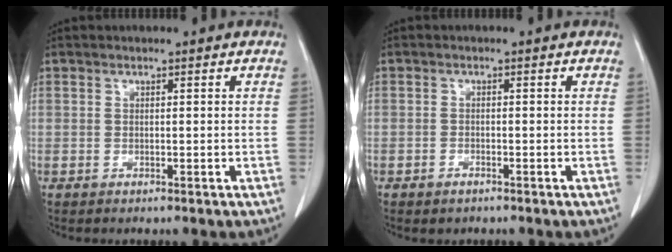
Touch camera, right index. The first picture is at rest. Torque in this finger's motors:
{"motor_torque": [0.14, -0.26, 0.00, 0.00]}